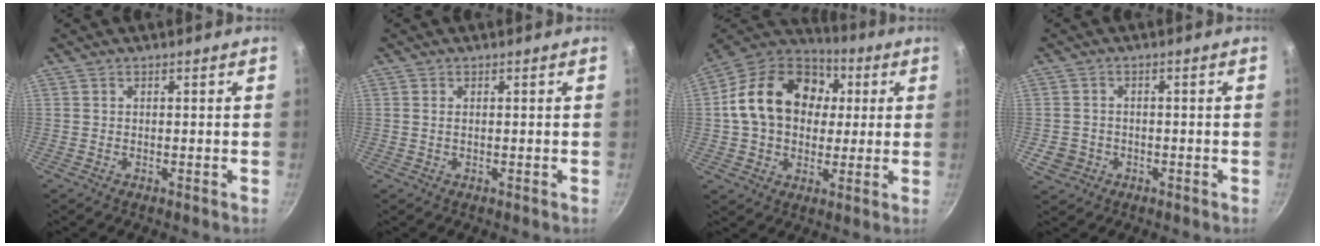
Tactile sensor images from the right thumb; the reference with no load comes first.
{"total": 0.8, "force": [0.1, 0.4, 0.7], "torque": [-0.014, 0.000, 0.002]}
{"total": 21.3, "force": [3.4, 16.1, 13.5], "torque": [-0.212, 0.029, 0.049]}
{"total": 4.1, "force": [-1.4, 3.6, 1.4], "torque": [-0.018, 0.014, -0.016]}